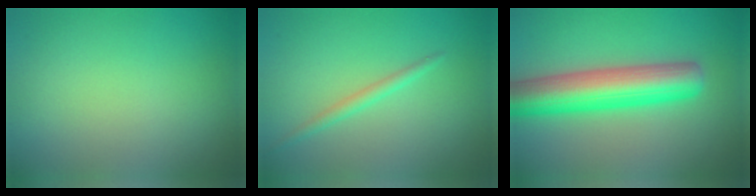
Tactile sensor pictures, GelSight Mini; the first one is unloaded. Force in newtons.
{"total": 1.3, "press": 1.3, "slide": 0.1}
{"total": 8.1, "press": 8.1, "slide": 0.3}